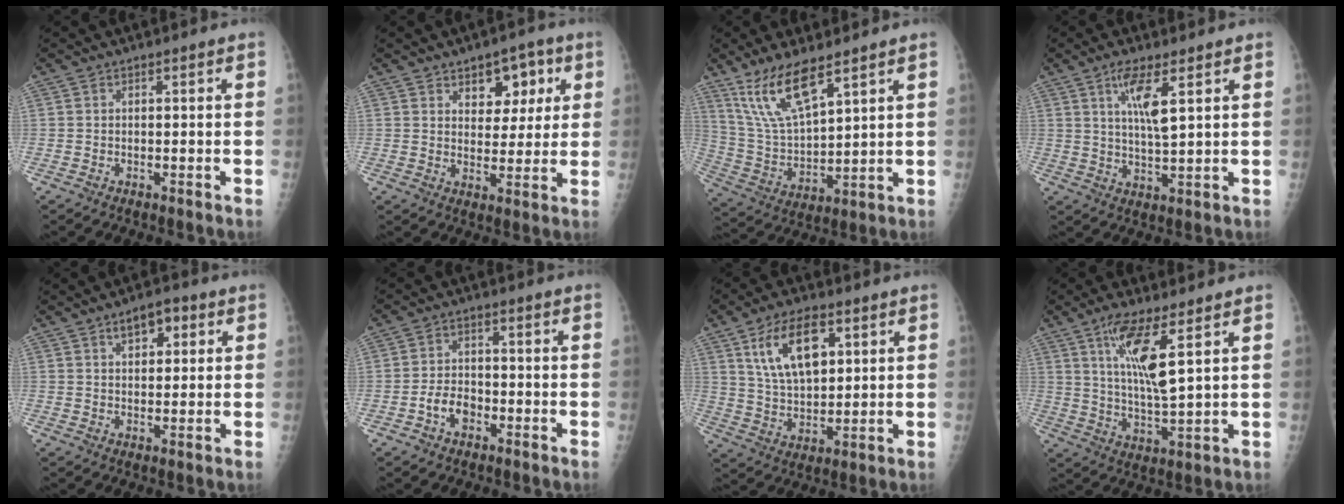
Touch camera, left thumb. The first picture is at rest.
{"total": 8.4, "force": [3.9, 5.4, 5.1], "torque": [-0.026, -0.016, 0.054]}
{"total": 13.0, "force": [8.6, 3.9, 9.0], "torque": [-0.169, -0.038, 0.187]}
{"total": 7.0, "force": [3.2, 1.4, 6.1], "torque": [-0.117, -0.020, 0.064]}
{"total": 5.6, "force": [2.6, 3.1, 3.9], "torque": [-0.037, -0.004, 0.036]}
{"total": 4.9, "force": [-2.2, 3.3, 2.9], "torque": [-0.042, 0.022, -0.041]}
{"total": 13.2, "force": [5.4, 7.0, 9.8], "torque": [-0.153, -0.018, 0.108]}
{"total": 10.8, "force": [4.9, 2.1, 9.4], "torque": [-0.189, -0.033, 0.098]}